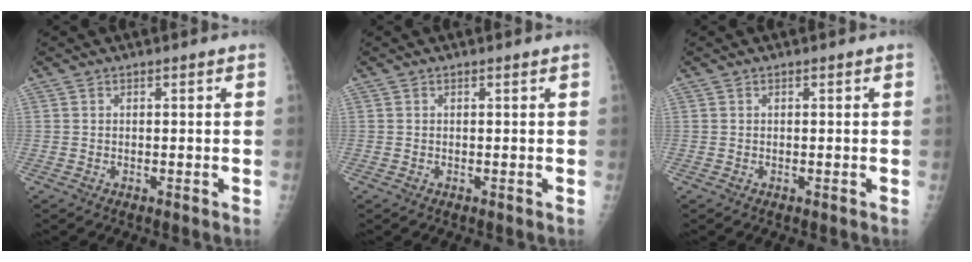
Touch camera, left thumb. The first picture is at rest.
{"total": 0.0}
{"total": 0.0}